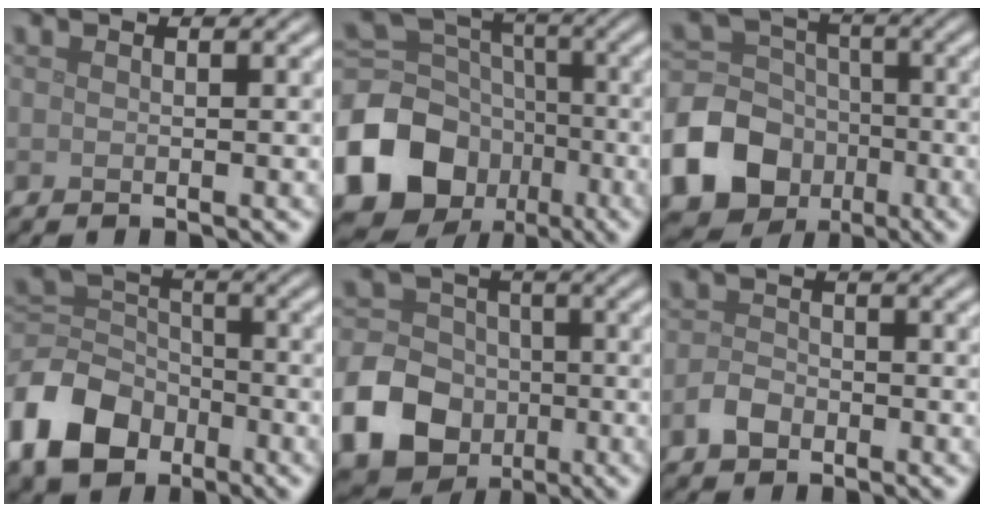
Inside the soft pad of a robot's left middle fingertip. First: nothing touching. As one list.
[{"total": 13.6, "force": [-5.6, 11.2, 5.3], "torque": [-0.144, -0.008, -0.110]}, {"total": 13.8, "force": [-5.6, 11.9, 4.2], "torque": [-0.102, -0.047, -0.118]}, {"total": 7.9, "force": [-4.3, 5.4, 3.8], "torque": [-0.076, 0.000, -0.101]}, {"total": 12.6, "force": [-4.7, 10.8, 4.5], "torque": [-0.097, -0.045, -0.107]}, {"total": 2.0, "force": [-1.2, 1.3, 0.9], "torque": [-0.014, 0.004, -0.027]}]